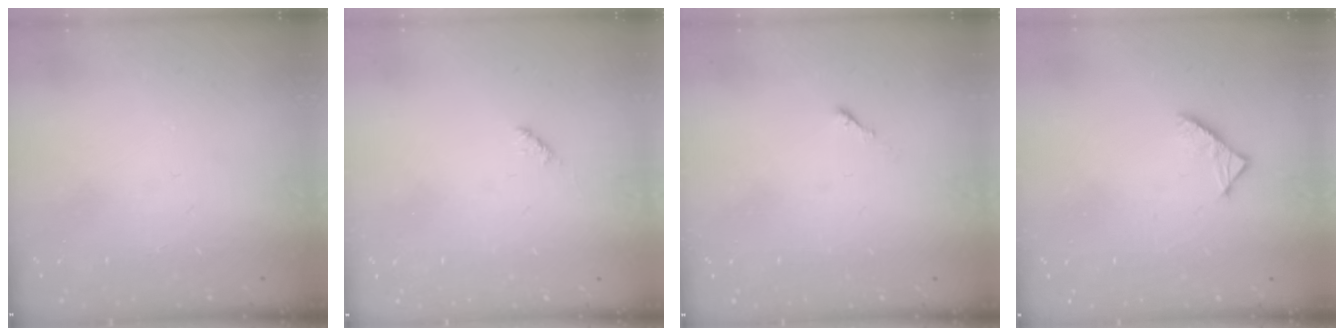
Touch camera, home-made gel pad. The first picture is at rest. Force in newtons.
{"total": 3.1, "press": 3.1, "slide": 0.6}
{"total": 0.0}
{"total": 3.3, "press": 3.2, "slide": 0.4}